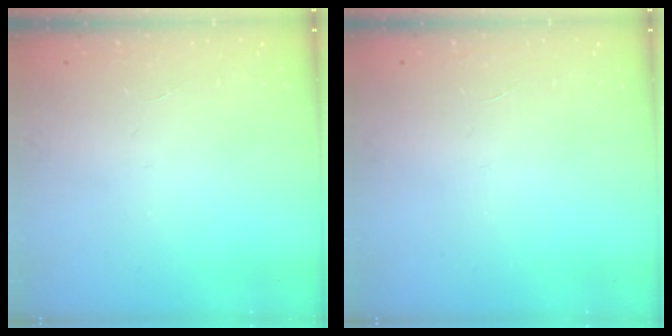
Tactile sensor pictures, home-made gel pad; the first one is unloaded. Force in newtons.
{"total": 0.0}